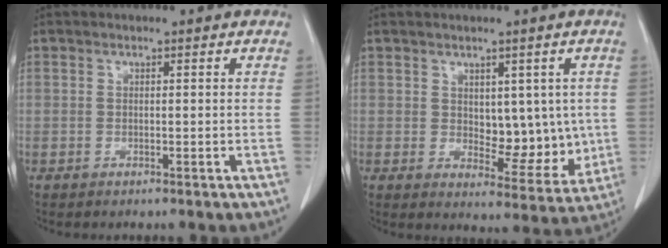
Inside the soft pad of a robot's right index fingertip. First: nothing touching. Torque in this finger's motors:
{"motor_torque": [0.14, 0.12, 0.08, 0.01]}